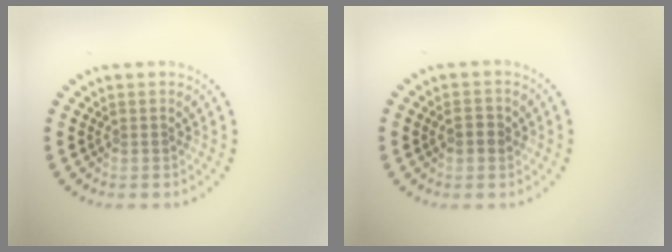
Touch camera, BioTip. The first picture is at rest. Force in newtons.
{"total": 1.3, "press": 1.3, "slide": 0.0}